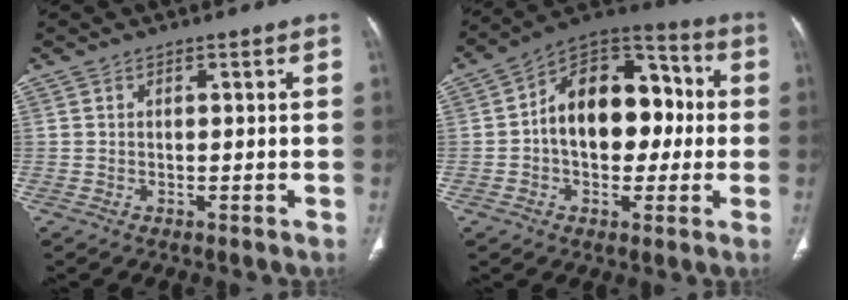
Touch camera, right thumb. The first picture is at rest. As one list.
[{"total": 17.5, "force": [0.1, 11.7, 13.0], "torque": [-0.151, 0.044, -0.008]}]